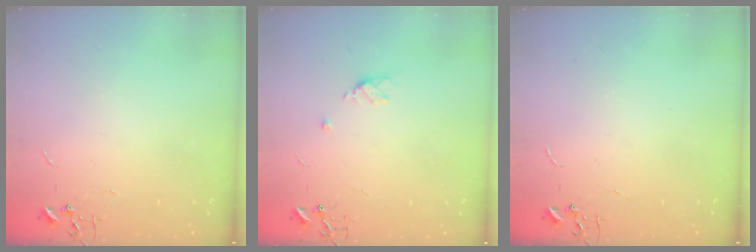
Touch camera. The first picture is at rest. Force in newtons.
{"total": 6.1, "press": 6.1, "slide": 0.6}
{"total": 0.0}